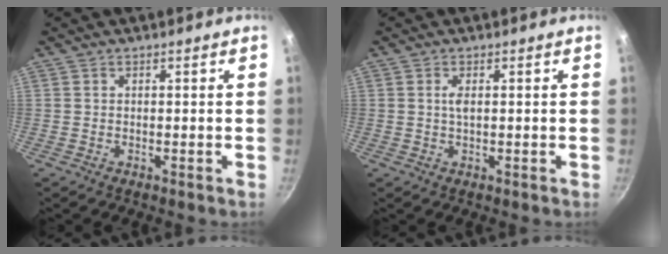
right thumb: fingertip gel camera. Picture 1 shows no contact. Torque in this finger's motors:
{"motor_torque": [-0.09, 0.91, 0.42, 0.43, 0.02]}